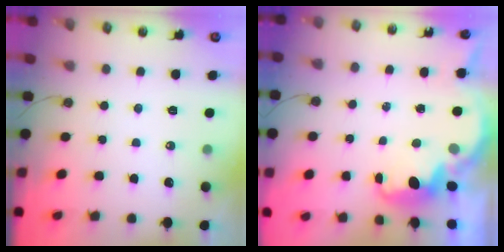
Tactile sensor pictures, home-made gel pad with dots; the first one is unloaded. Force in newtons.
{"total": 2.7, "press": 2.5, "slide": 0.9}